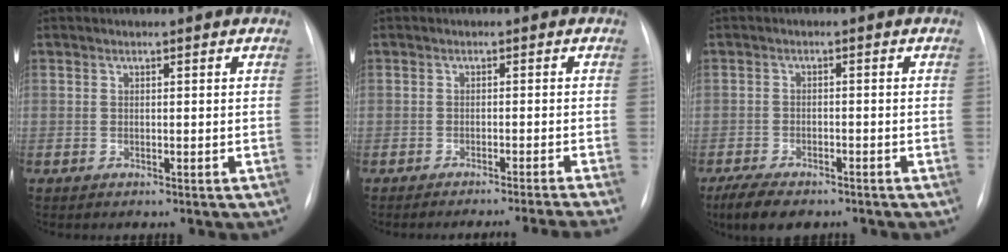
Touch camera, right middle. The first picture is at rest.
{"total": 8.7, "force": [-7.8, -2.7, 2.6], "torque": [-0.003, -0.017, -0.098]}
{"total": 6.7, "force": [-5.1, 2.3, 3.6], "torque": [-0.061, -0.012, -0.079]}